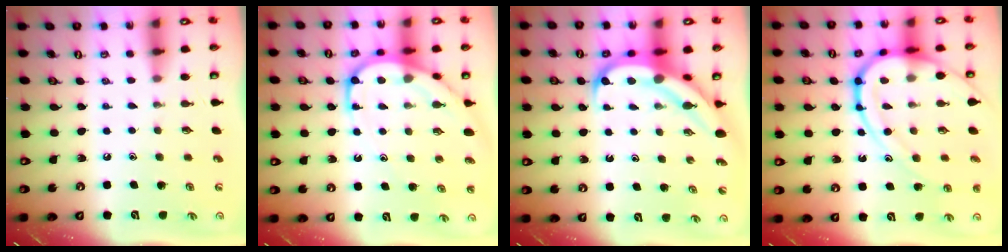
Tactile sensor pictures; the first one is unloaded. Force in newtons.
{"total": 12.0, "press": 12.0, "slide": 1.3}
{"total": 10.6, "press": 10.5, "slide": 1.1}
{"total": 17.3, "press": 17.2, "slide": 1.7}